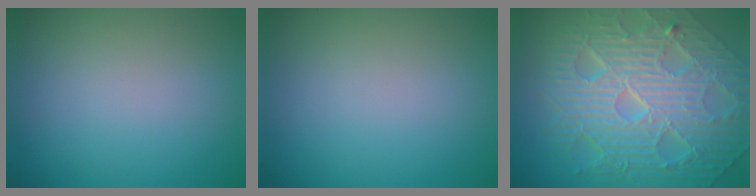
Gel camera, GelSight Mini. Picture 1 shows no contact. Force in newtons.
{"total": 0.0}
{"total": 11.5, "press": 7.6, "slide": 8.7}